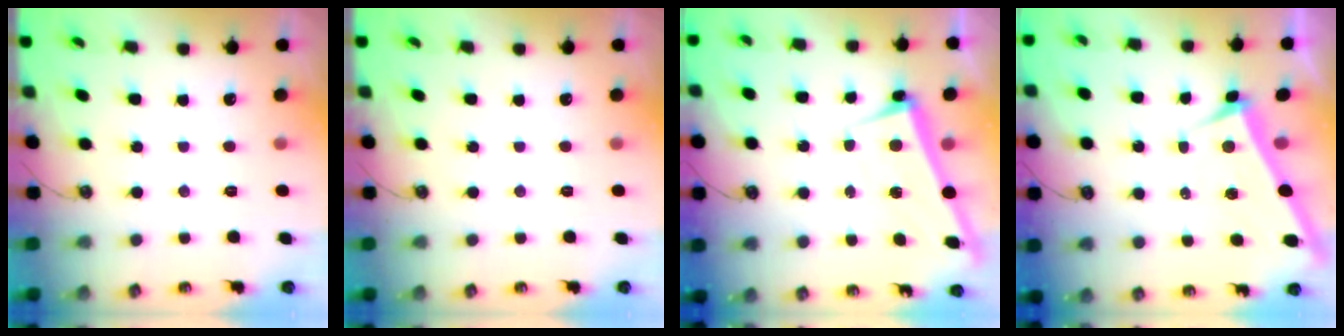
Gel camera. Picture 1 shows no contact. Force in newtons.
{"total": 0.0}
{"total": 2.5, "press": 2.4, "slide": 0.5}
{"total": 3.8, "press": 3.8, "slide": 0.2}